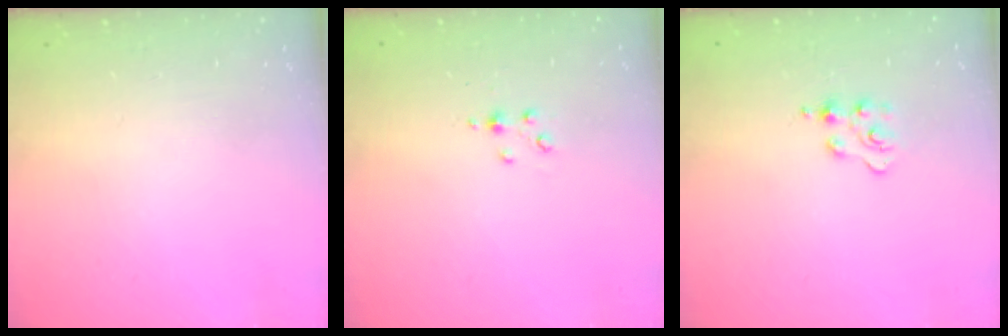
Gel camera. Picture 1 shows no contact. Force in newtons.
{"total": 2.9, "press": 2.9, "slide": 0.4}
{"total": 4.0, "press": 3.9, "slide": 0.5}